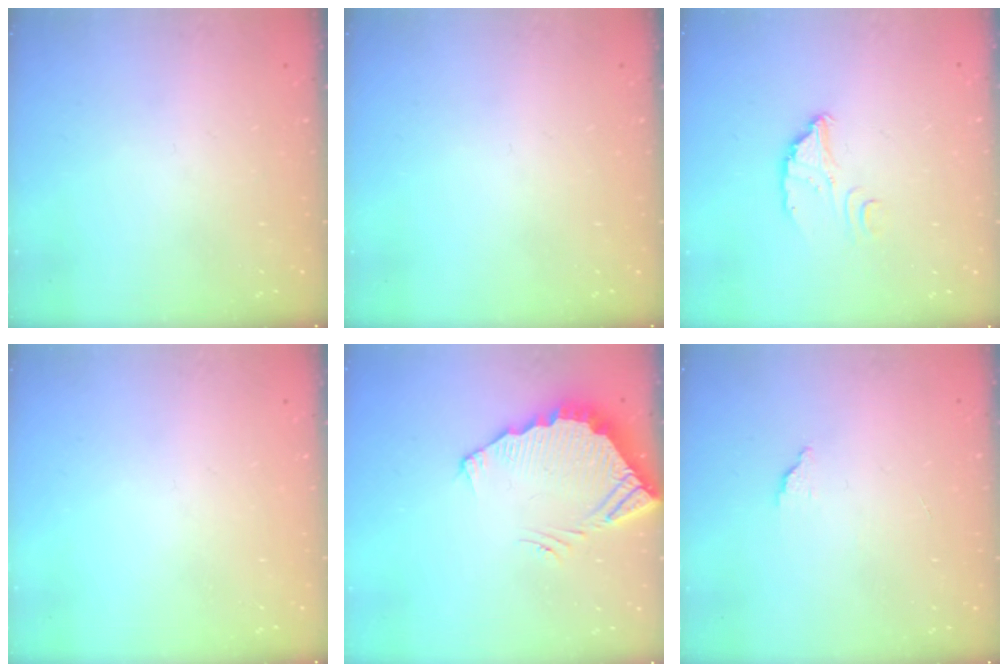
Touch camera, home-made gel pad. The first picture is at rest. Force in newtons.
{"total": 0.0}
{"total": 2.9, "press": 2.9, "slide": 0.3}
{"total": 0.0}
{"total": 5.0, "press": 5.0, "slide": 0.2}
{"total": 1.7, "press": 1.7, "slide": 0.1}